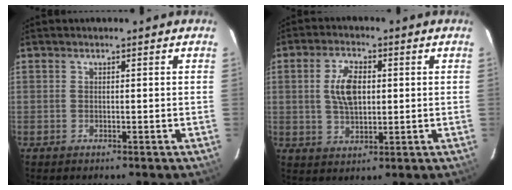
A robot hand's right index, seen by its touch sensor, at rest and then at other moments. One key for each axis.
{"total": 7.5, "fx": 1.1, "fy": 4.0, "fz": 6.2, "tx": -0.119, "ty": 0.008, "tz": 0.023}